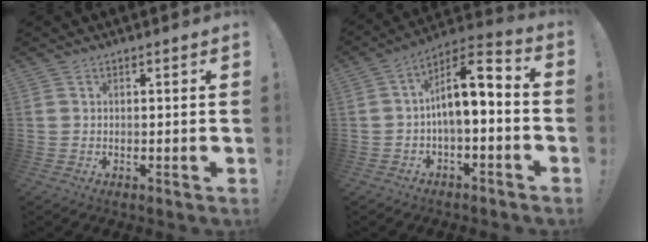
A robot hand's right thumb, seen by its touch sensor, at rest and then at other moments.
{"total": 9.8, "force": [0.0, 3.5, 9.2], "torque": [-0.148, -0.003, -0.001]}